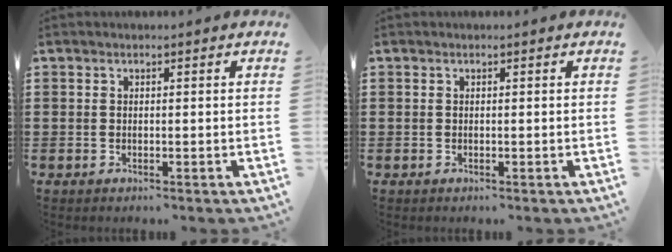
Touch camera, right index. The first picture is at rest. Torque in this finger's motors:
{"motor_torque": [0.66, 1.47, 0.00, 0.00]}